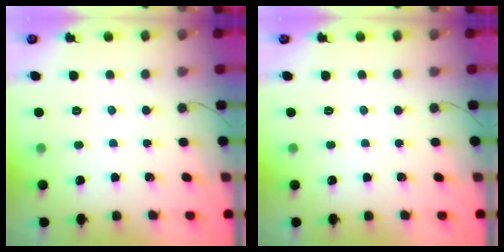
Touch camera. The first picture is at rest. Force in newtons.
{"total": 0.0}